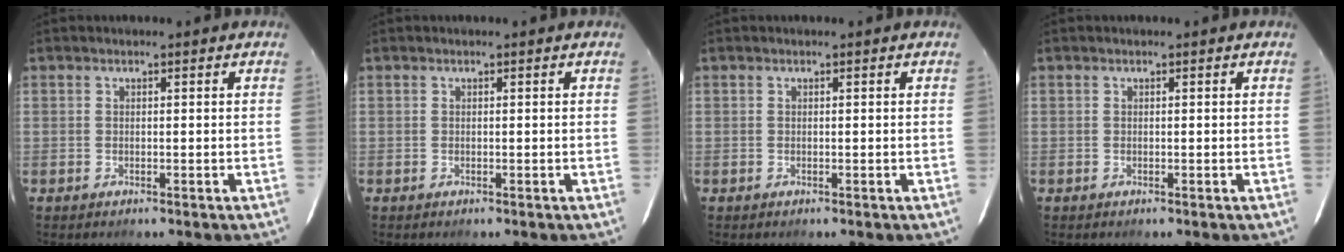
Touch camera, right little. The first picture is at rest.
{"total": 0.0}
{"total": 0.0}
{"total": 0.0}